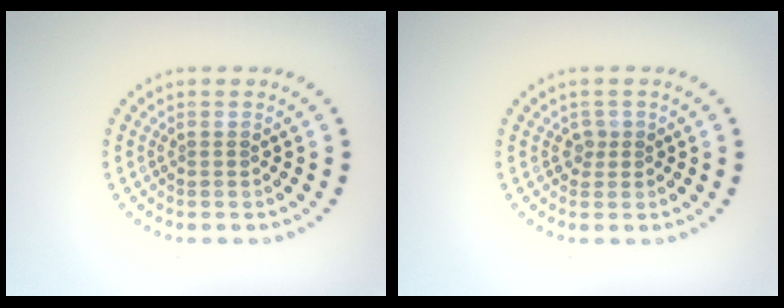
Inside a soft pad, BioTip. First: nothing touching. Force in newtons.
{"total": 1.1, "press": 0.8, "slide": 0.8}